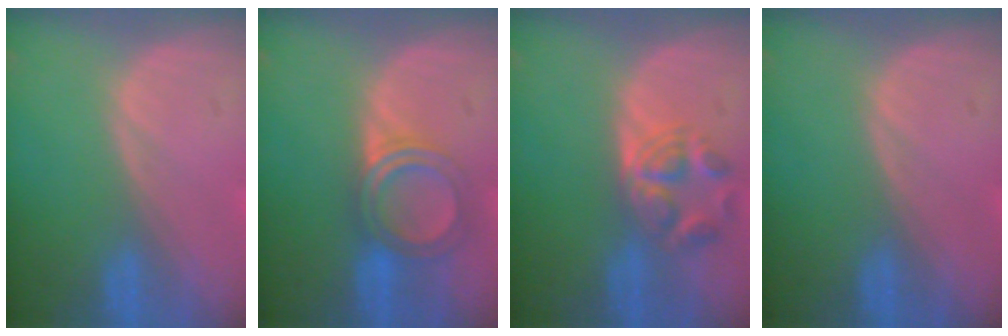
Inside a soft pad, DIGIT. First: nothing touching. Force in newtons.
{"total": 5.2, "press": 5.1, "slide": 0.3}
{"total": 5.6, "press": 5.0, "slide": 2.7}
{"total": 0.0}